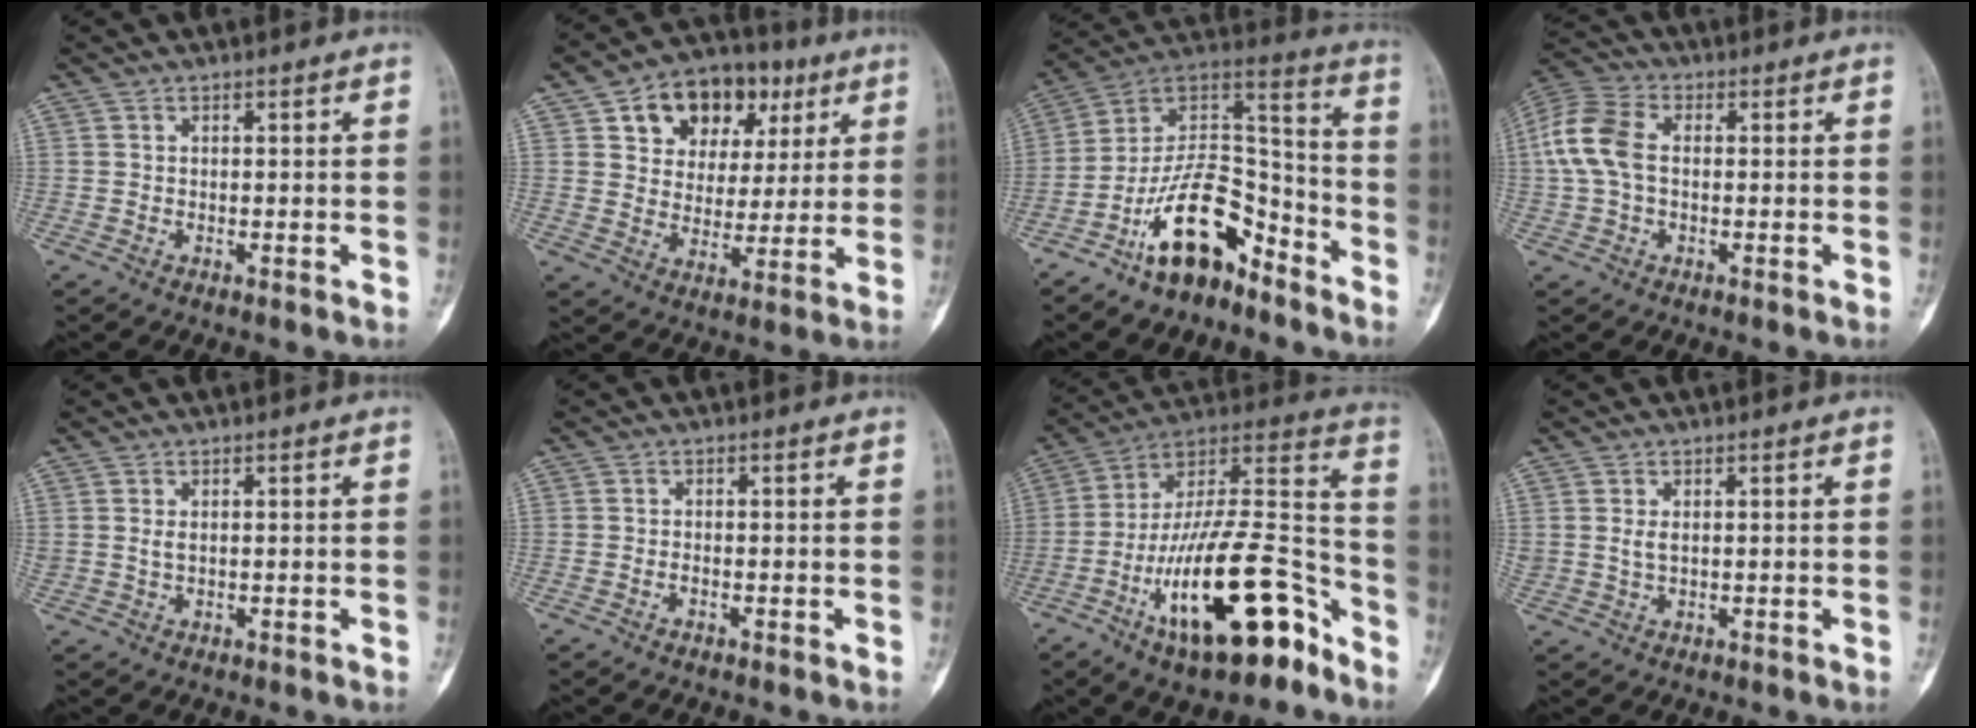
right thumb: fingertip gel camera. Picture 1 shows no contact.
{"total": 16.0, "force": [7.1, 11.4, 8.7], "torque": [-0.082, -0.002, 0.112]}
{"total": 17.5, "force": [-10.7, 8.6, 10.9], "torque": [-0.157, 0.111, -0.192]}
{"total": 9.5, "force": [0.3, 6.3, 7.1], "torque": [-0.157, 0.026, -0.002]}
{"total": 1.3, "force": [0.4, 0.8, 1.0], "torque": [-0.013, 0.000, 0.010]}
{"total": 0.9, "force": [-0.5, 0.4, 0.6], "torque": [-0.012, 0.005, -0.009]}
{"total": 25.9, "force": [-13.3, 9.4, 20.1], "torque": [-0.317, 0.089, -0.220]}
{"total": 1.9, "force": [0.5, 1.2, 1.4], "torque": [-0.022, -0.001, 0.014]}